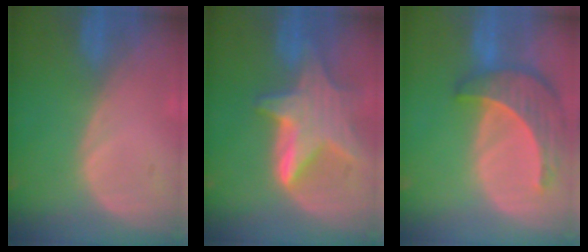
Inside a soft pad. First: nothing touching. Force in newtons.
{"total": 8.6, "press": 8.6, "slide": 0.5}
{"total": 8.4, "press": 7.8, "slide": 3.3}